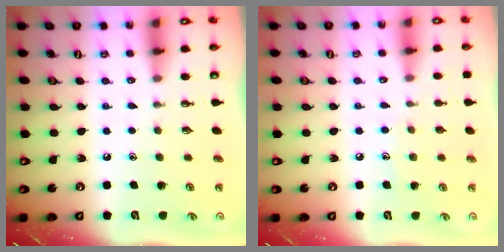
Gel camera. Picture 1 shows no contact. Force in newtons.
{"total": 5.4, "press": 5.4, "slide": 0.5}